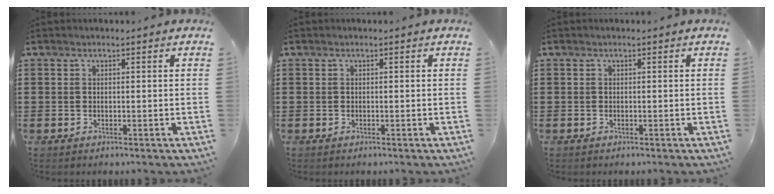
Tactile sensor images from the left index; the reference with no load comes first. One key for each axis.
{"total": 0.0}
{"total": 0.0}